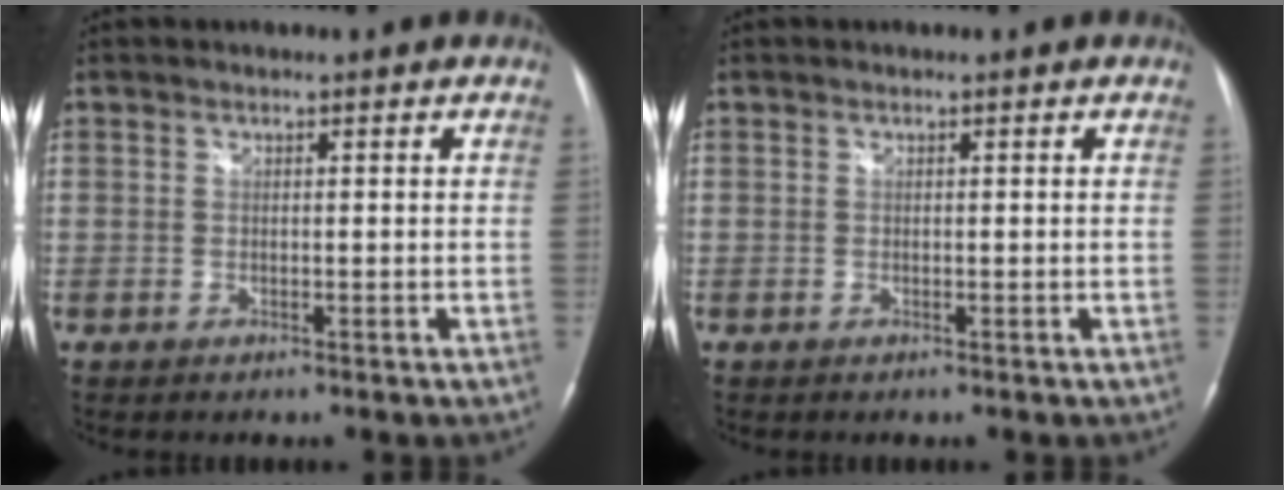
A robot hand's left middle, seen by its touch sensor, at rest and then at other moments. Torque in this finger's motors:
{"motor_torque": [-0.06, -0.06, 0.01, 0.00]}